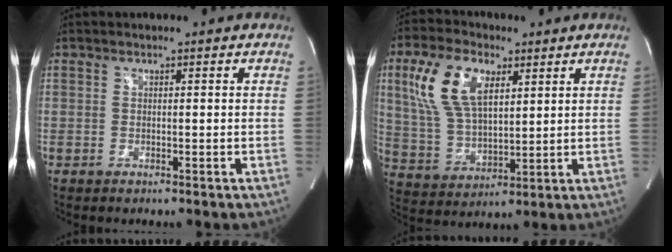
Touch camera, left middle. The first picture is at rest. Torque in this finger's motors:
{"motor_torque": [1.63, -0.51, 0.29, 0.09]}